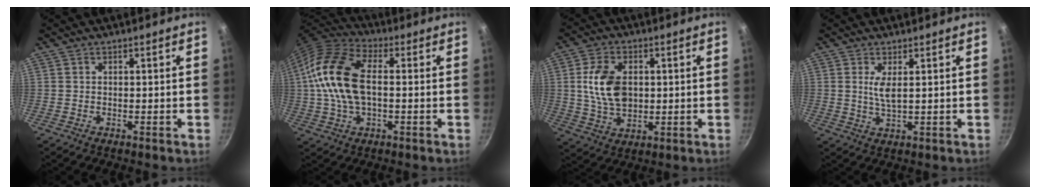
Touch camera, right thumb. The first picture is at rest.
{"total": 16.0, "force": [0.7, 9.0, 13.2], "torque": [-0.250, 0.027, -0.005]}
{"total": 11.1, "force": [1.4, 7.3, 8.2], "torque": [-0.138, -0.004, 0.027]}
{"total": 3.5, "force": [1.0, 1.0, 3.2], "torque": [-0.064, -0.011, 0.022]}